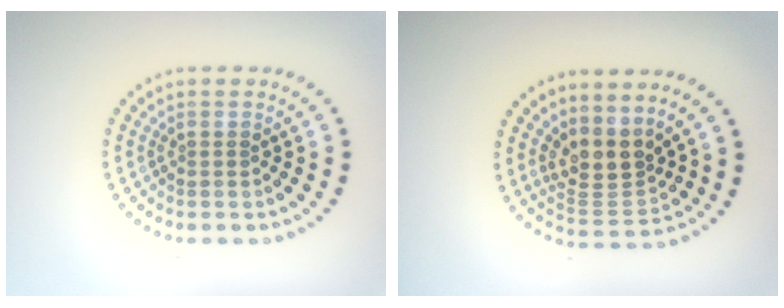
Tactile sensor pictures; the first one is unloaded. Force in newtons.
{"total": 3.5, "press": 2.7, "slide": 2.2}